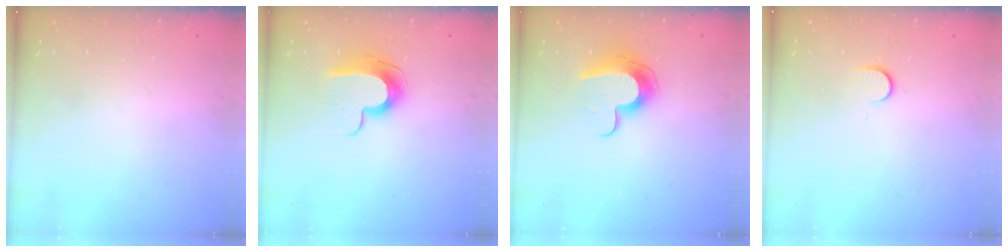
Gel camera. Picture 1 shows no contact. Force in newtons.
{"total": 10.1, "press": 10.0, "slide": 1.0}
{"total": 11.5, "press": 11.5, "slide": 0.4}
{"total": 5.7, "press": 5.6, "slide": 0.7}